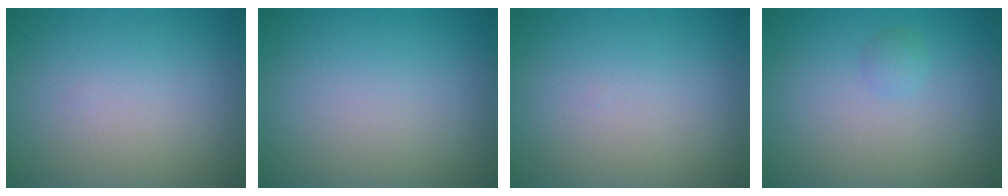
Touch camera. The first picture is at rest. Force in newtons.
{"total": 0.0}
{"total": 0.0}
{"total": 0.8, "press": 0.8, "slide": 0.0}